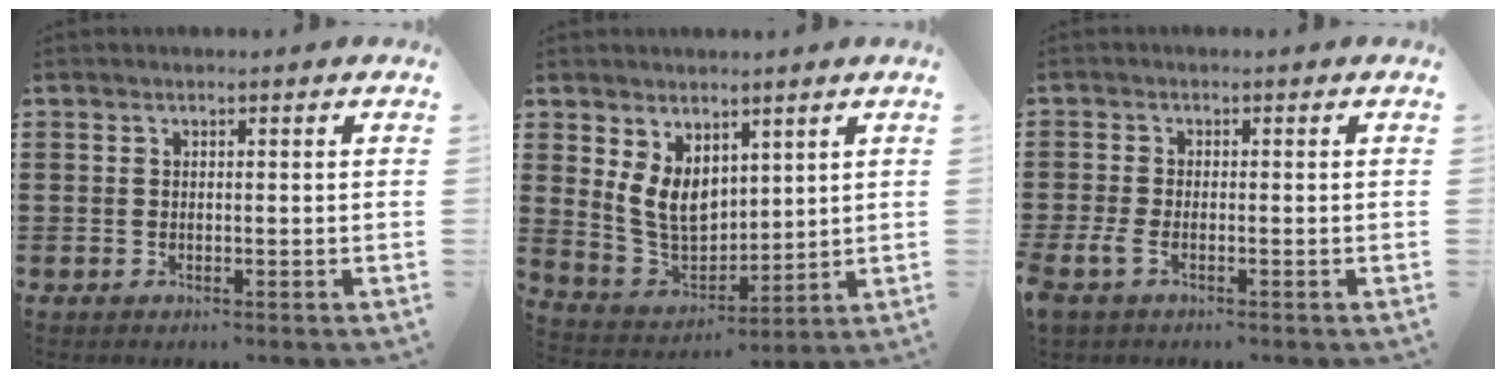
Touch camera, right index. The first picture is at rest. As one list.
[{"total": 7.4, "force": [3.2, 5.2, 4.1], "torque": [-0.110, -0.004, 0.062]}, {"total": 1.7, "force": [-1.0, 0.6, 1.2], "torque": [-0.038, -0.007, -0.024]}]